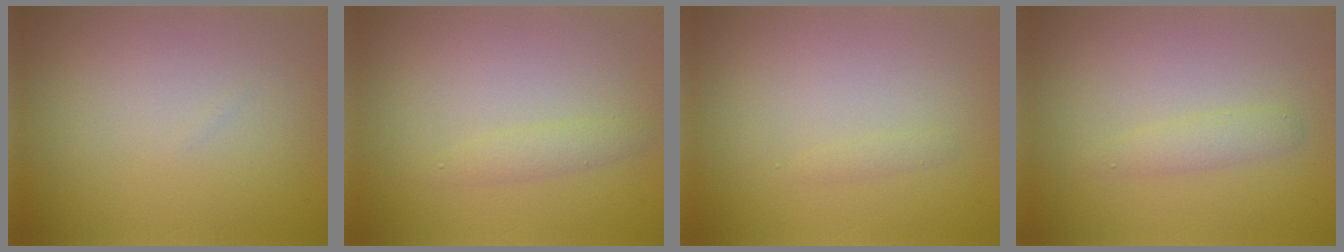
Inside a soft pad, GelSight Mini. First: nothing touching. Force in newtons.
{"total": 1.3, "press": 1.3, "slide": 0.1}
{"total": 0.6, "press": 0.6, "slide": 0.0}
{"total": 1.4, "press": 1.4, "slide": 0.1}